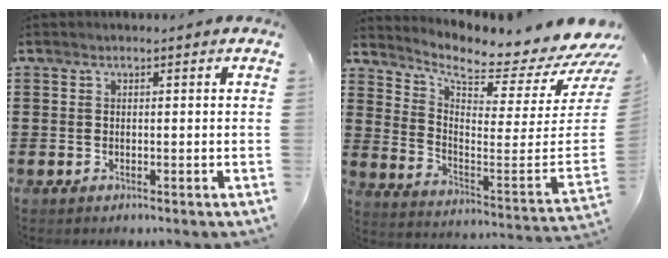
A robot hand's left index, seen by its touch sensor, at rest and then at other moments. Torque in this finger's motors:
{"motor_torque": [2.14, 0.00, 0.55, 0.03]}